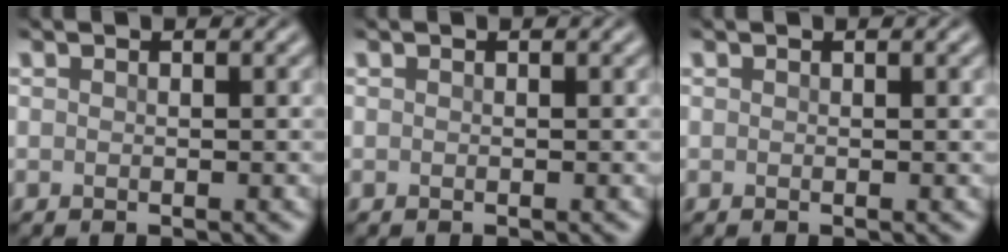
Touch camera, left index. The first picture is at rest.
{"total": 0.0}
{"total": 0.5, "force": [0.2, 0.1, 0.5], "torque": [-0.005, 0.002, 0.002]}